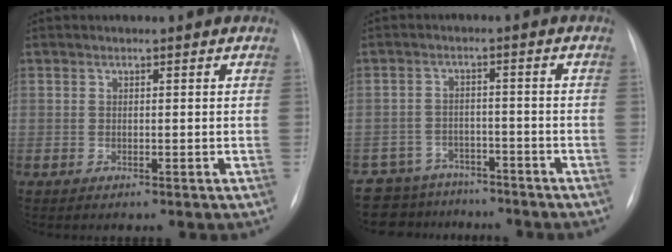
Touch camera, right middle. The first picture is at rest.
{"total": 8.7, "force": [-7.6, 4.4, 0.0], "torque": [0.002, 0.025, -0.102]}